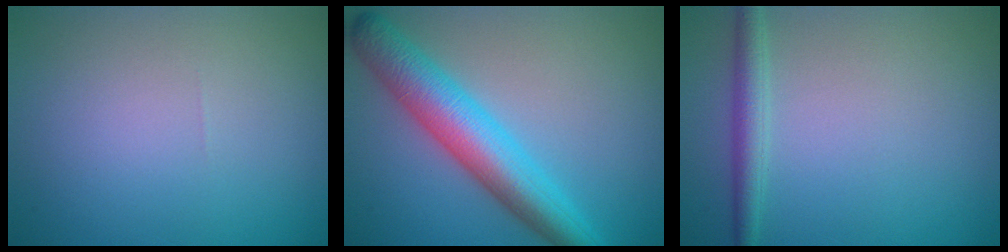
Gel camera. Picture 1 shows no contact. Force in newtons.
{"total": 6.9, "press": 6.9, "slide": 0.1}
{"total": 2.2, "press": 2.2, "slide": 0.1}